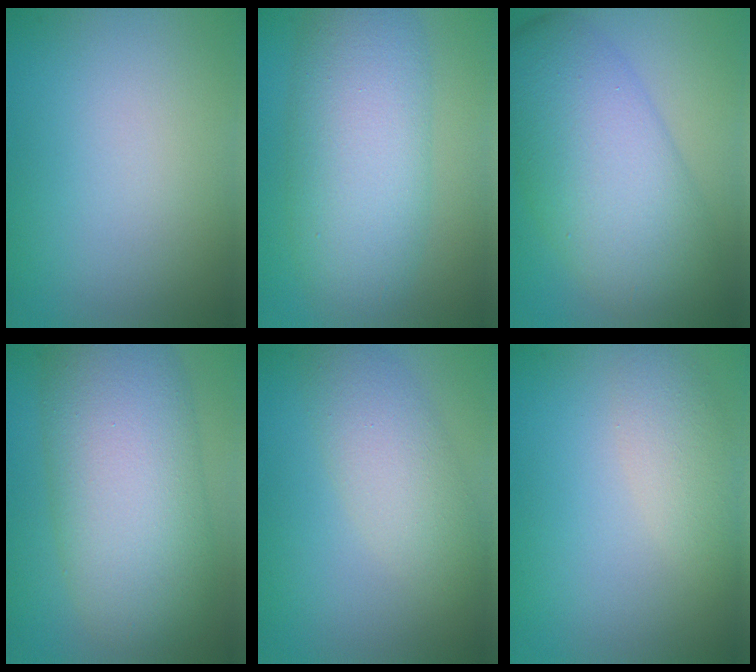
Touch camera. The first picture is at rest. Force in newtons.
{"total": 8.1, "press": 8.1, "slide": 0.1}
{"total": 10.1, "press": 10.1, "slide": 0.5}
{"total": 11.5, "press": 11.5, "slide": 0.3}
{"total": 4.1, "press": 4.1, "slide": 0.1}
{"total": 2.7, "press": 2.7, "slide": 0.2}